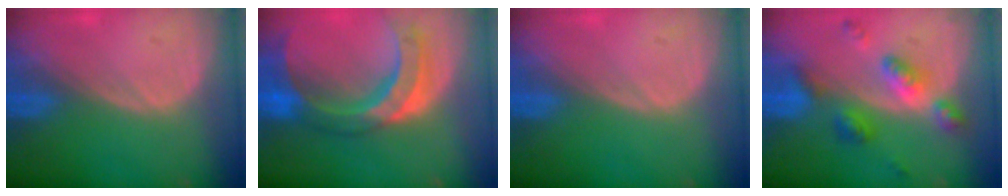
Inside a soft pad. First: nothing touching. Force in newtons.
{"total": 11.5, "press": 9.8, "slide": 6.1}
{"total": 0.0}
{"total": 7.1, "press": 7.0, "slide": 0.6}